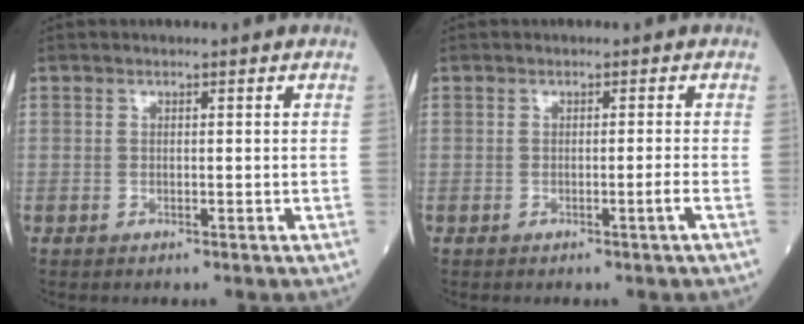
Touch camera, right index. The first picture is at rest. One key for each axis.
{"total": 1.2, "fx": -0.5, "fy": -0.6, "fz": 0.9, "tx": -0.001, "ty": -0.001, "tz": -0.011}